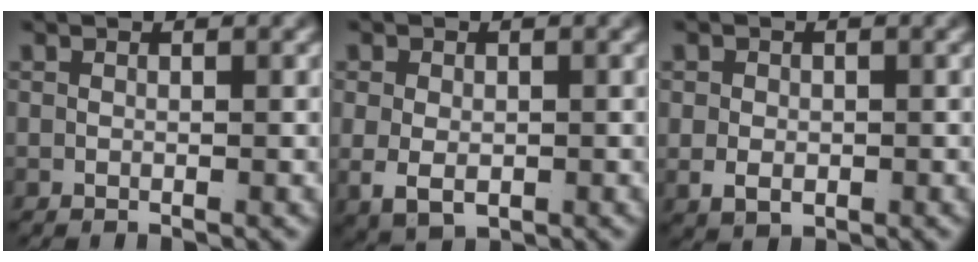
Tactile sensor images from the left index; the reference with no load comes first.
{"total": 3.8, "force": [-0.6, 2.9, 2.4], "torque": [-0.059, -0.030, 0.009]}
{"total": 2.5, "force": [-0.3, 2.0, 1.4], "torque": [-0.031, -0.018, 0.008]}